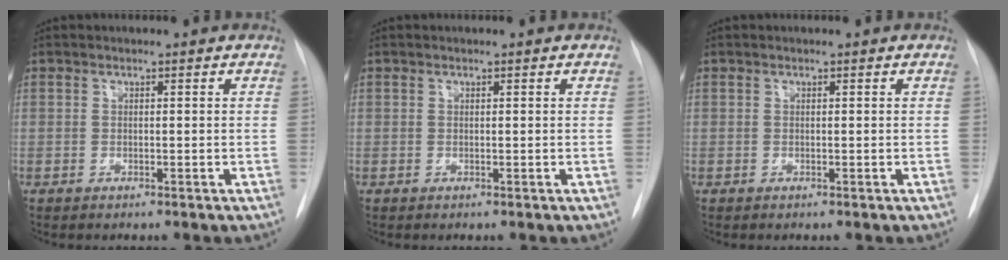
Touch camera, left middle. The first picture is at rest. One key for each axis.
{"total": 0.0}
{"total": 0.0}